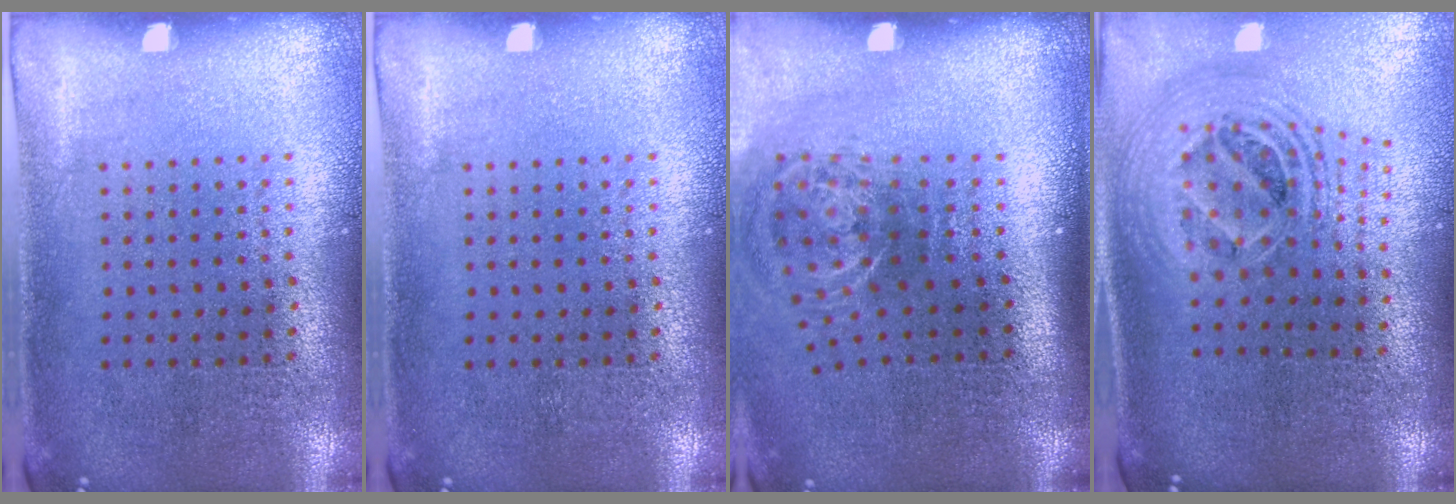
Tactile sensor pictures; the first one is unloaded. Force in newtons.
{"total": 0.0}
{"total": 2.2, "press": 1.3, "slide": 1.8}
{"total": 2.4, "press": 1.8, "slide": 1.6}